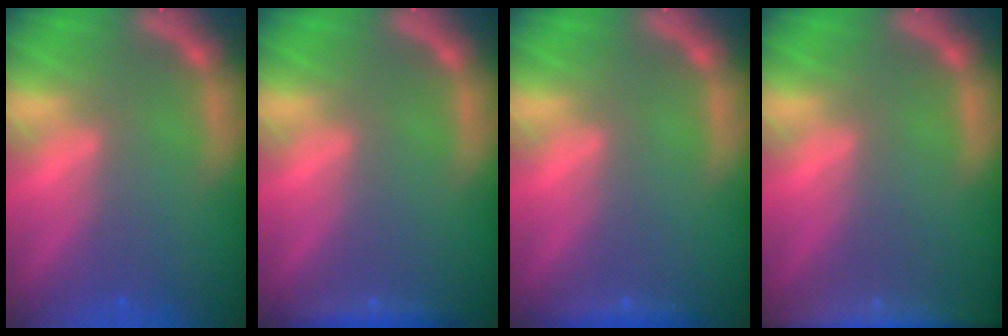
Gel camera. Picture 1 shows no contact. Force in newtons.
{"total": 1.9}
{"total": 1.4}
{"total": 7.4}